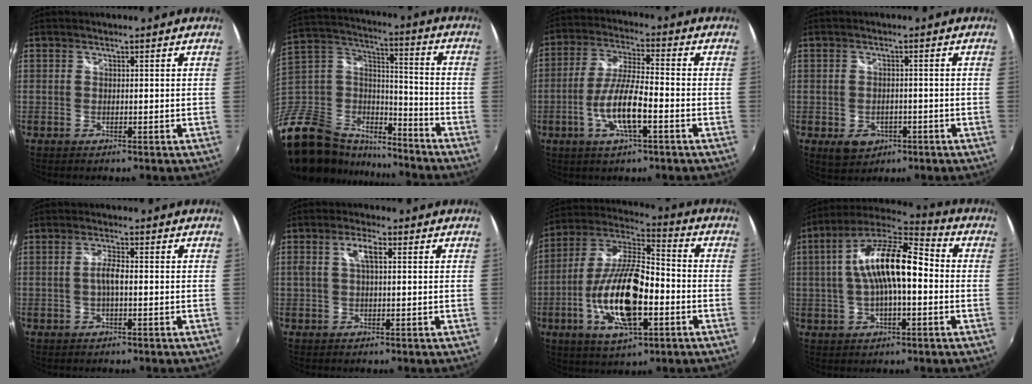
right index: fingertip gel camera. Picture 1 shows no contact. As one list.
[{"total": 29.9, "force": [-21.9, 15.0, 13.8], "torque": [-0.315, 0.022, -0.356]}, {"total": 10.2, "force": [-3.7, 2.0, 9.3], "torque": [-0.188, -0.003, -0.069]}, {"total": 6.0, "force": [-2.6, 4.5, 3.0], "torque": [-0.064, -0.010, -0.030]}, {"total": 2.6, "force": [-0.4, 0.6, 2.6], "torque": [-0.050, 0.003, -0.007]}, {"total": 4.1, "force": [1.0, 1.4, 3.8], "torque": [-0.072, 0.009, 0.019]}, {"total": 19.7, "force": [-5.5, 7.2, 17.5], "torque": [-0.353, -0.014, -0.103]}, {"total": 16.5, "force": [0.4, 6.0, 15.4], "torque": [-0.279, 0.021, -0.005]}]